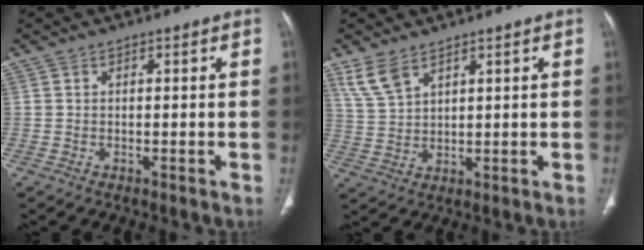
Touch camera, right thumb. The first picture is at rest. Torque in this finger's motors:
{"motor_torque": [-0.46, 0.60, 0.37, 0.13, 0.02]}